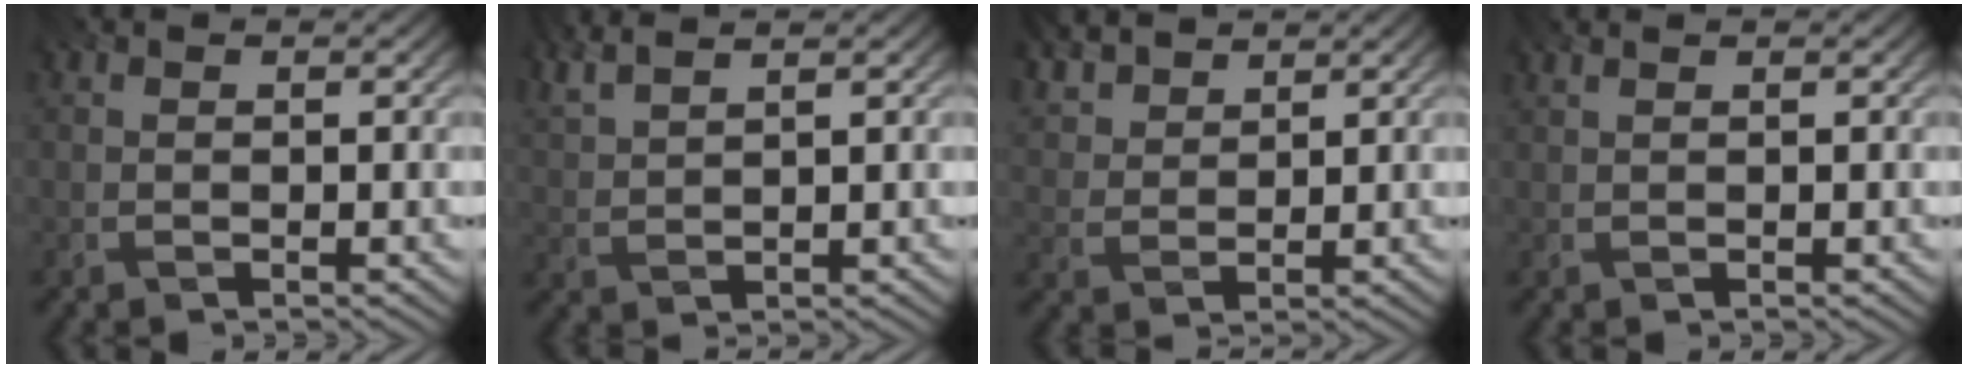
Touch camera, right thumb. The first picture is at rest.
{"total": 4.3, "force": [3.5, 0.7, 2.4], "torque": [-0.042, 0.012, 0.049]}
{"total": 4.9, "force": [4.2, 1.7, 1.9], "torque": [-0.052, 0.002, 0.089]}
{"total": 0.9, "force": [0.7, -0.2, 0.5], "torque": [-0.001, -0.002, 0.005]}